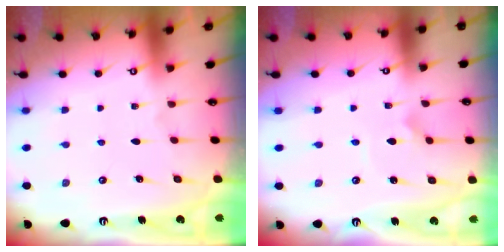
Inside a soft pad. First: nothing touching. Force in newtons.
{"total": 3.0, "press": 3.0, "slide": 0.1}